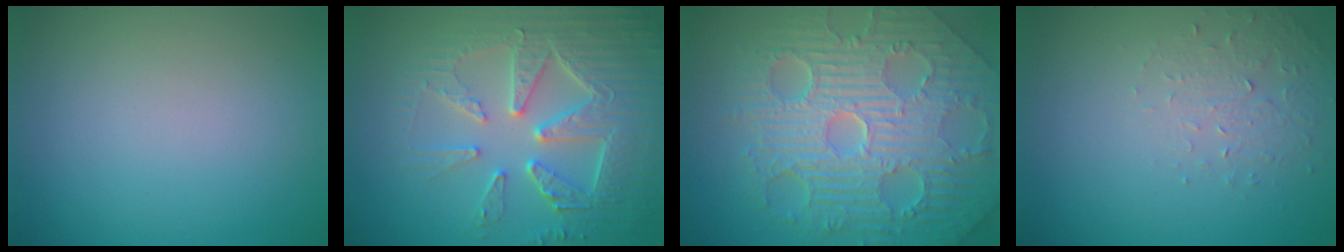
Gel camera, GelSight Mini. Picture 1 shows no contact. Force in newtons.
{"total": 7.2, "press": 5.9, "slide": 4.2}
{"total": 11.3, "press": 7.4, "slide": 8.5}
{"total": 1.6, "press": 0.9, "slide": 1.3}